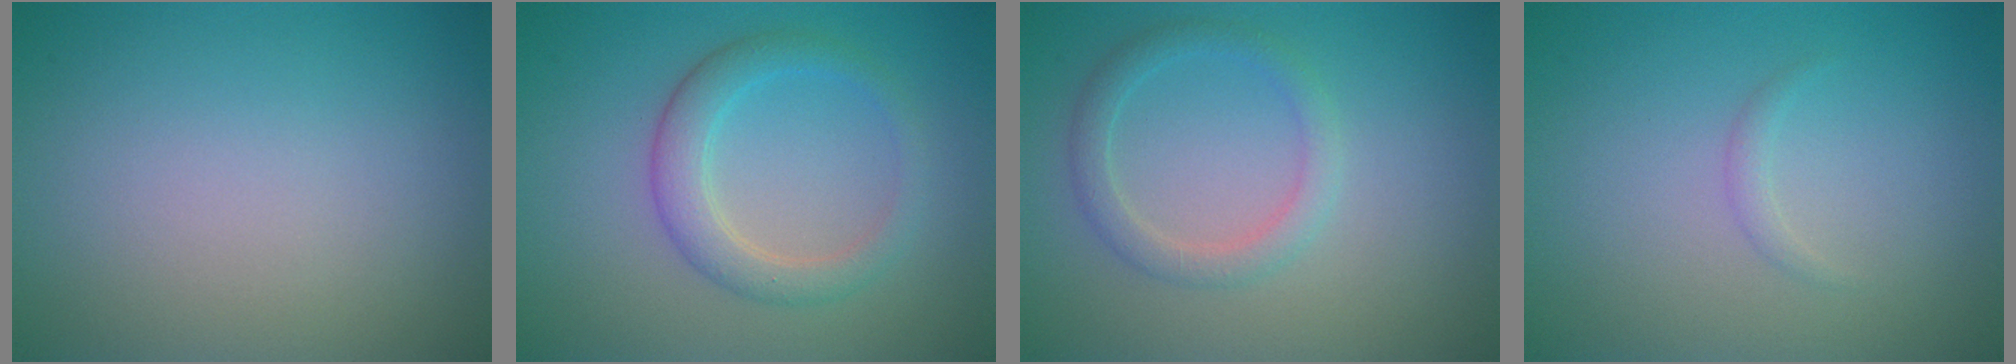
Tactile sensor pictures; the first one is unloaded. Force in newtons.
{"total": 3.2, "press": 3.2, "slide": 0.2}
{"total": 2.2, "press": 2.1, "slide": 0.2}
{"total": 0.8, "press": 0.8, "slide": 0.0}